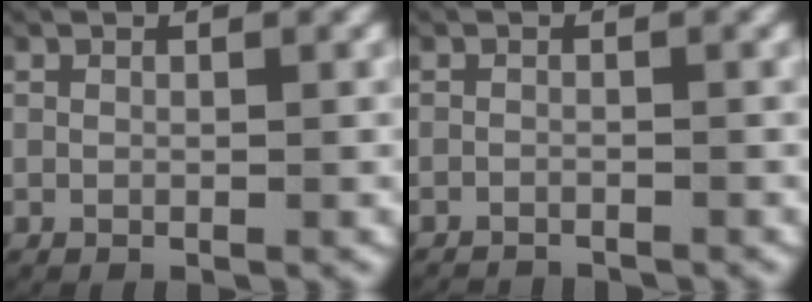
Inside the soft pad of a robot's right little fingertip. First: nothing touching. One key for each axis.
{"total": 1.9, "fx": -1.9, "fy": 0.2, "fz": 0.0, "tx": -0.005, "ty": -0.011, "tz": -0.029}